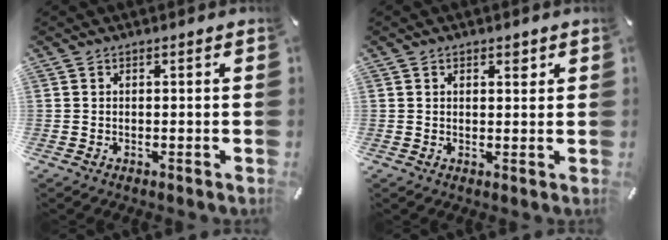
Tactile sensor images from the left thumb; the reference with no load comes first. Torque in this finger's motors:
{"motor_torque": [0.10, -0.31, 0.12, 0.21, -0.06]}